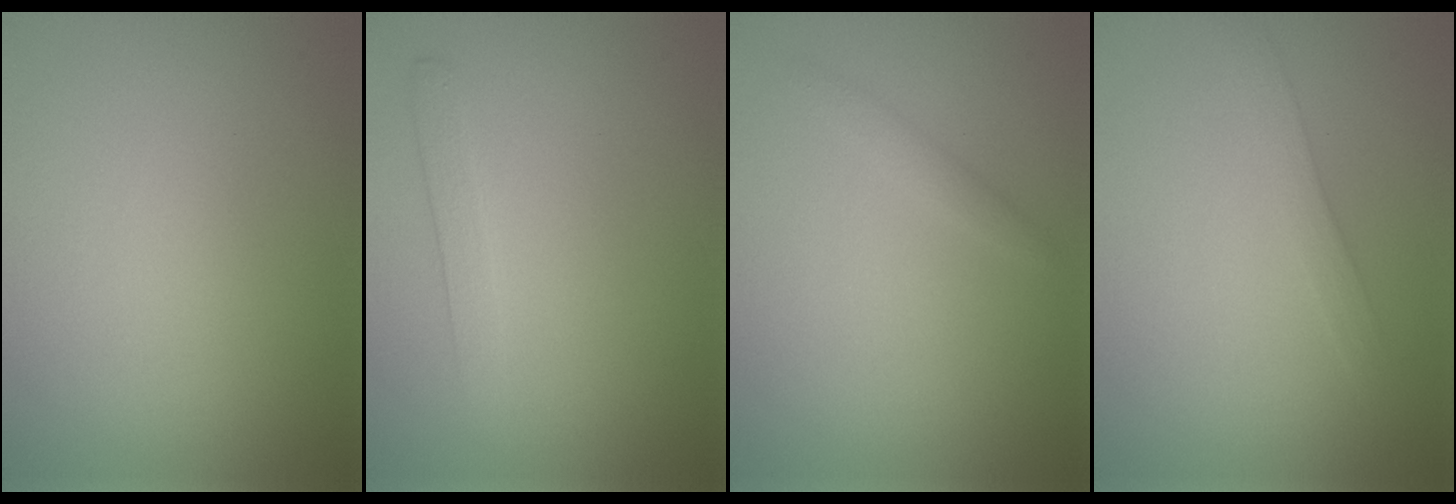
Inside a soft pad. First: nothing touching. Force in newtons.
{"total": 1.7, "press": 1.7, "slide": 0.0}
{"total": 1.6, "press": 1.6, "slide": 0.1}
{"total": 1.5, "press": 1.5, "slide": 0.1}